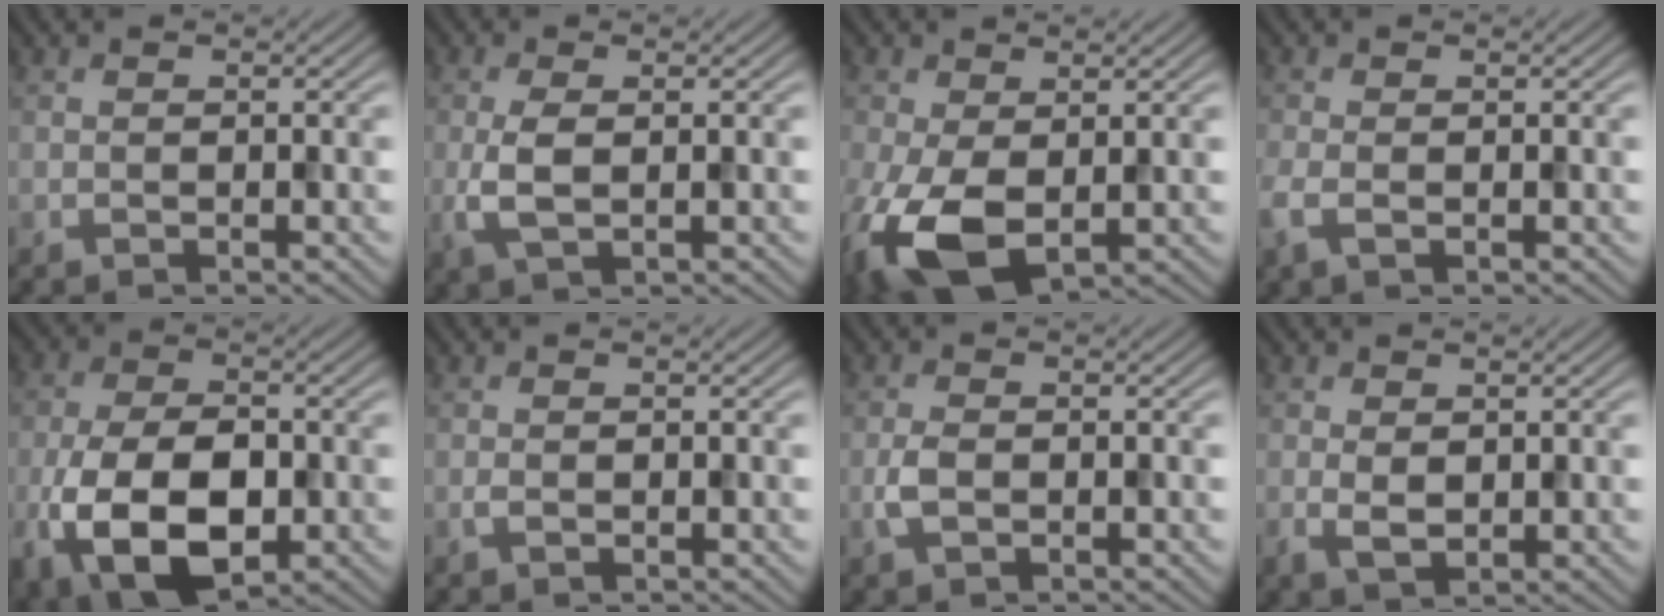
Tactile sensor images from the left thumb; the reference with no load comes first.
{"total": 3.8, "force": [-0.1, 1.5, 3.5], "torque": [-0.086, -0.003, -0.004]}
{"total": 9.9, "force": [-2.3, 5.7, 7.7], "torque": [-0.199, -0.023, -0.042]}
{"total": 2.3, "force": [-0.7, 1.1, 1.9], "torque": [-0.054, -0.008, -0.019]}
{"total": 12.8, "force": [-4.2, 7.2, 9.7], "torque": [-0.214, -0.027, -0.073]}
{"total": 0.7, "force": [-0.2, 0.3, 0.6], "torque": [-0.015, 0.000, -0.003]}
{"total": 2.3, "force": [-0.6, 1.3, 1.9], "torque": [-0.043, -0.002, -0.013]}
{"total": 2.5, "force": [0.4, 1.5, 1.9], "torque": [-0.043, -0.003, 0.009]}